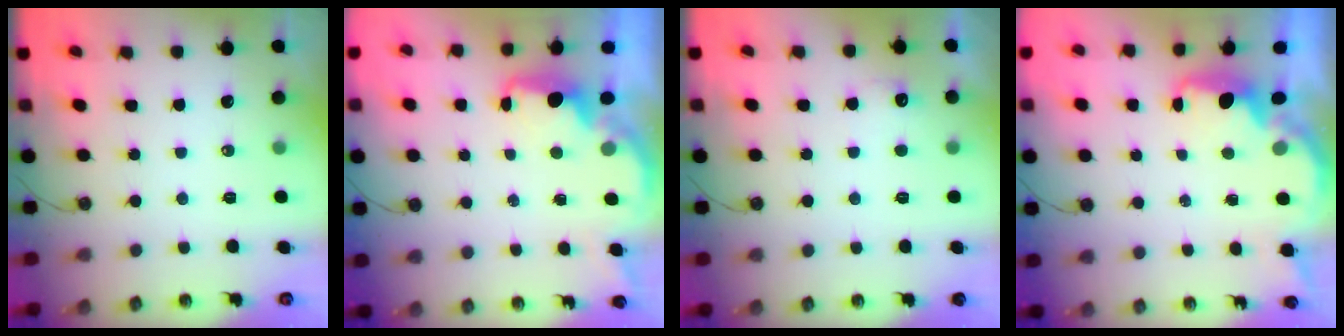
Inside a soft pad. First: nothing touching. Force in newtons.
{"total": 2.1, "press": 2.0, "slide": 0.8}
{"total": 5.0, "press": 4.8, "slide": 1.1}
{"total": 2.3, "press": 2.1, "slide": 0.9}